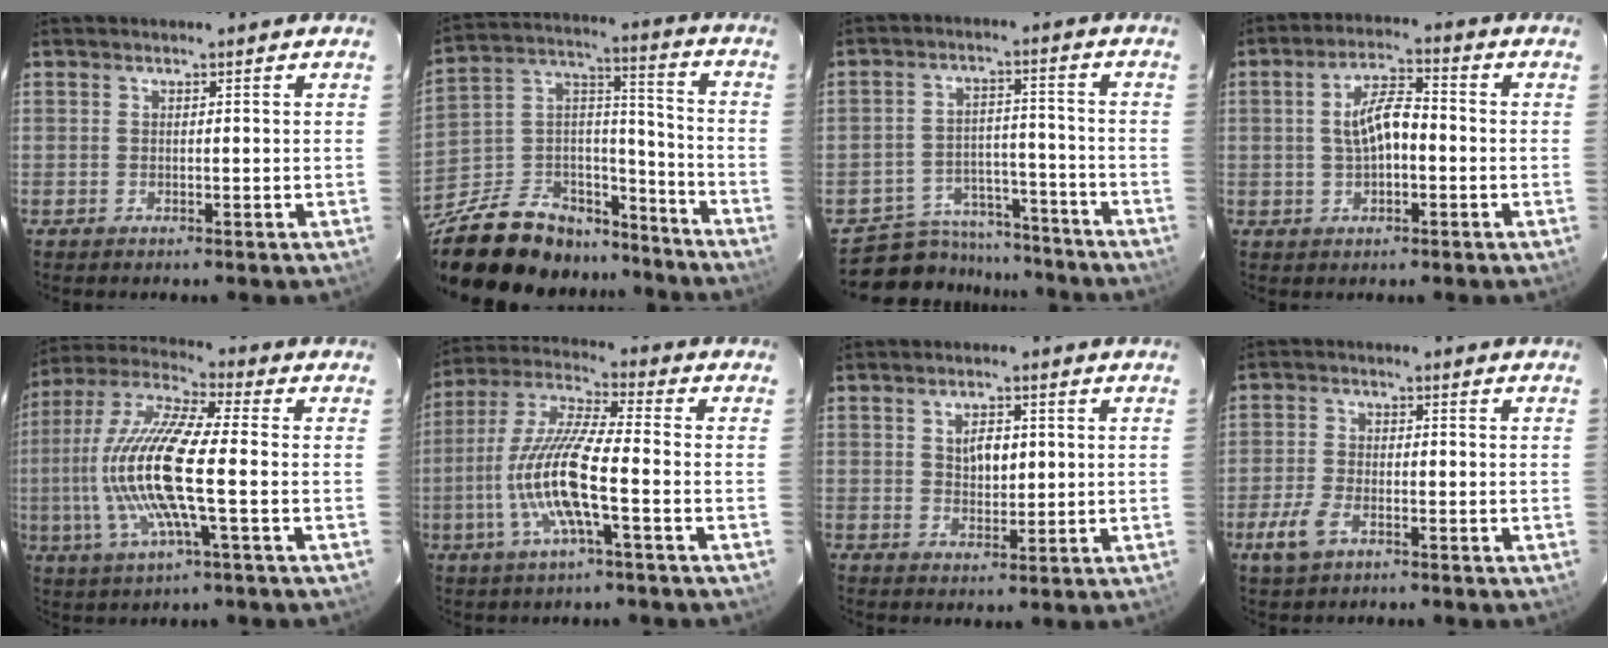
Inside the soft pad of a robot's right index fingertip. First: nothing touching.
{"total": 27.9, "force": [-20.6, 13.7, 12.9], "torque": [-0.281, 0.046, -0.309]}
{"total": 13.2, "force": [-11.5, 6.2, 2.0], "torque": [-0.056, 0.035, -0.159]}
{"total": 6.9, "force": [-0.6, 3.2, 6.1], "torque": [-0.118, 0.016, -0.005]}
{"total": 16.7, "force": [-1.9, 2.9, 16.3], "torque": [-0.326, -0.002, -0.043]}
{"total": 13.2, "force": [-3.7, 1.6, 12.6], "torque": [-0.261, -0.002, -0.073]}
{"total": 4.2, "force": [1.1, 2.6, 3.1], "torque": [-0.049, 0.007, 0.021]}
{"total": 5.8, "force": [-3.1, 2.9, 3.9], "torque": [-0.100, -0.004, -0.058]}